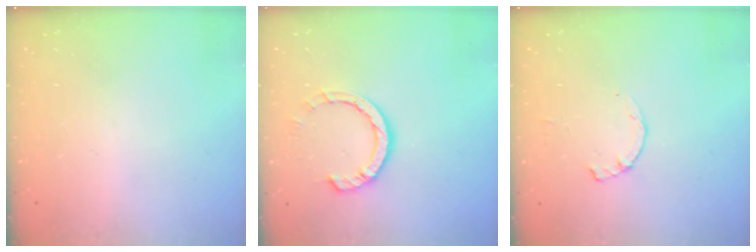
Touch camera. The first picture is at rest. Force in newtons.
{"total": 9.0, "press": 8.9, "slide": 1.2}
{"total": 1.2, "press": 1.2, "slide": 0.3}